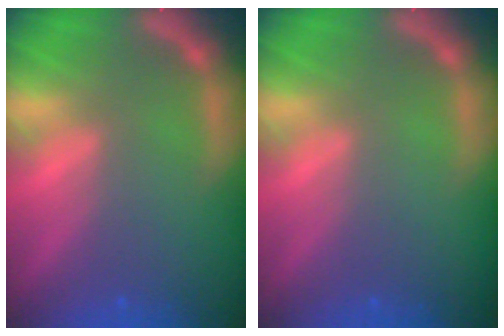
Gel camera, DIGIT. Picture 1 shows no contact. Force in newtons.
{"total": 0.0}